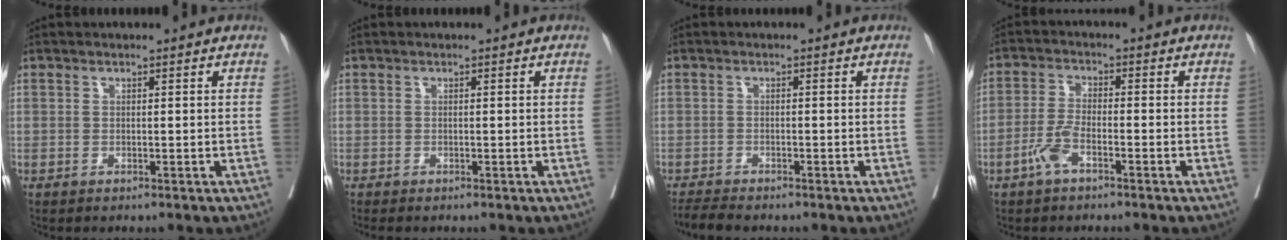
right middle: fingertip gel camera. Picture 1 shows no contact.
{"total": 1.2, "force": [-1.1, 0.3, 0.5], "torque": [-0.009, -0.004, -0.014]}
{"total": 3.6, "force": [-3.3, 0.3, 1.4], "torque": [-0.022, -0.013, -0.057]}
{"total": 4.1, "force": [-2.4, 1.1, 3.1], "torque": [-0.073, 0.000, -0.052]}